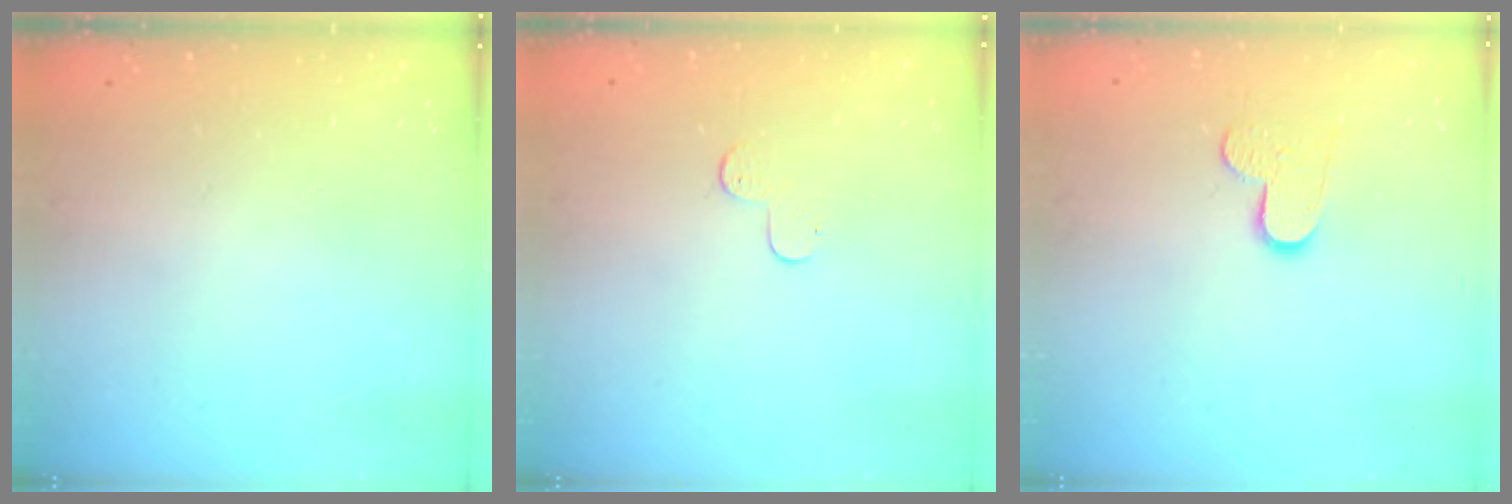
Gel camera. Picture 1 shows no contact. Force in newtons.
{"total": 3.9, "press": 3.9, "slide": 0.4}
{"total": 8.0, "press": 8.0, "slide": 0.6}